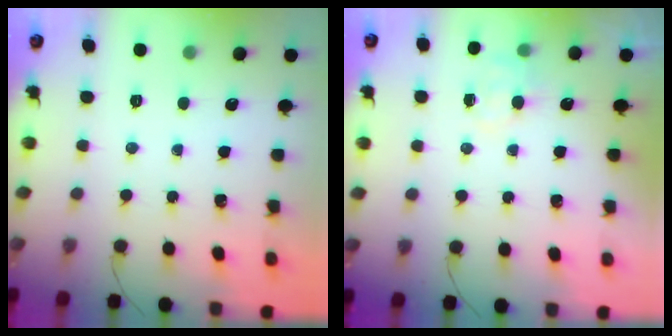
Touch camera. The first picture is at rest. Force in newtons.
{"total": 5.2, "press": 5.1, "slide": 1.2}